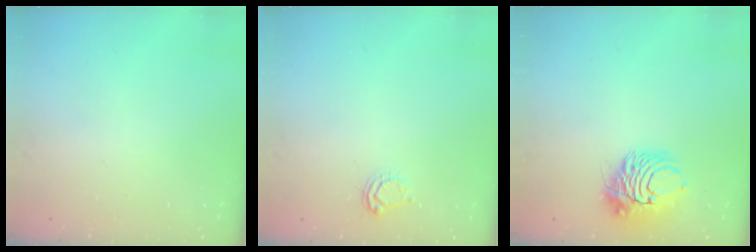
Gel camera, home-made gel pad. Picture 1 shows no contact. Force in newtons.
{"total": 3.1, "press": 3.0, "slide": 0.5}
{"total": 9.5, "press": 9.4, "slide": 1.1}